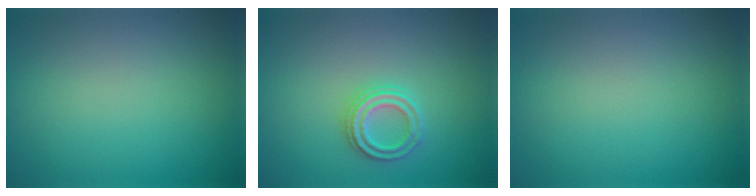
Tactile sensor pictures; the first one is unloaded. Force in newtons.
{"total": 2.4, "press": 2.2, "slide": 0.8}
{"total": 0.0}